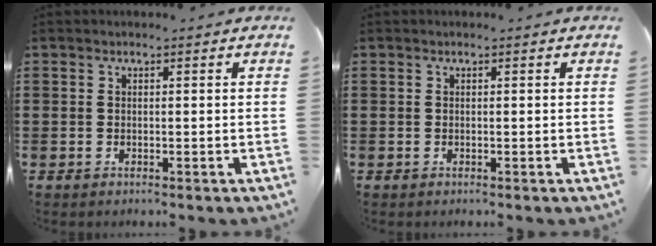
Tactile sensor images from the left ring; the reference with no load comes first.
{"total": 0.0}